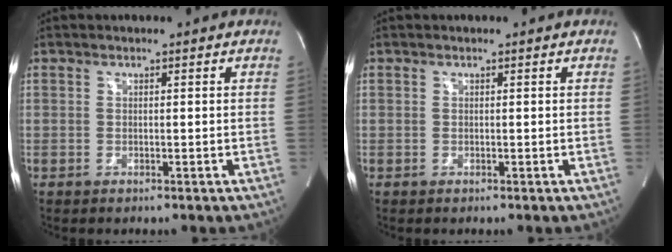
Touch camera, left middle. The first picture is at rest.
{"total": 0.0}